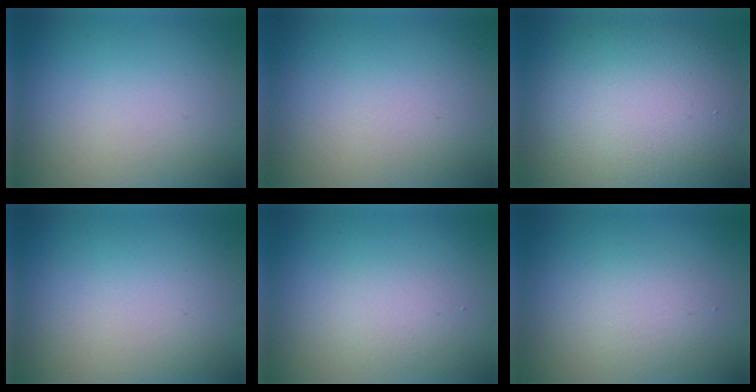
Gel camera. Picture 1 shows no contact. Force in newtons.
{"total": 0.0}
{"total": 11.3, "press": 11.3, "slide": 0.7}
{"total": 0.0}
{"total": 1.6, "press": 1.6, "slide": 0.1}
{"total": 2.4, "press": 2.4, "slide": 0.2}